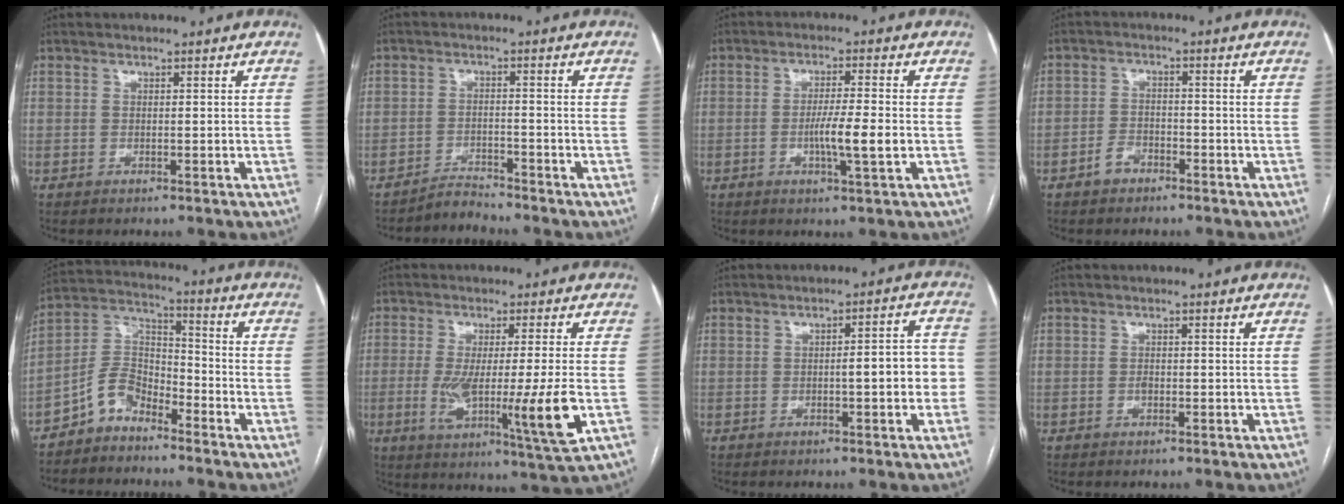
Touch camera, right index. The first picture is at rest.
{"total": 2.6, "force": [-2.6, 0.0, -0.6], "torque": [0.017, -0.012, -0.045]}
{"total": 6.0, "force": [-1.3, -0.1, 5.9], "torque": [-0.103, -0.008, -0.023]}
{"total": 3.1, "force": [-2.1, 1.9, 1.2], "torque": [-0.021, 0.007, -0.036]}
{"total": 7.4, "force": [-5.4, 3.8, 3.4], "torque": [-0.072, 0.021, -0.111]}
{"total": 13.4, "force": [-2.7, 0.1, 13.2], "torque": [-0.231, -0.040, -0.046]}
{"total": 5.7, "force": [-1.1, 1.2, 5.4], "torque": [-0.070, 0.024, -0.014]}
{"total": 0.9, "force": [-0.3, 0.4, 0.7], "torque": [-0.016, 0.000, -0.005]}